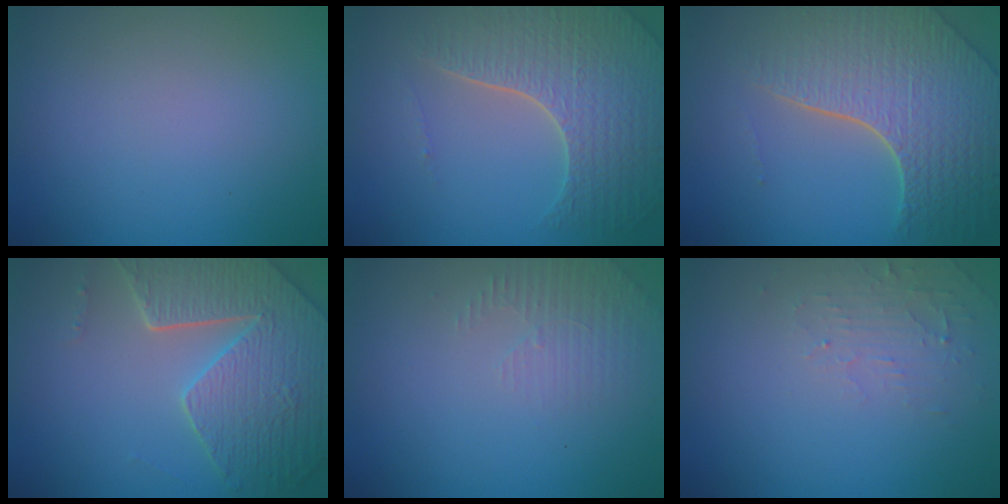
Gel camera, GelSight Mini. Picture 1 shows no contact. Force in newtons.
{"total": 6.5, "press": 5.0, "slide": 4.2}
{"total": 8.2, "press": 5.9, "slide": 5.8}
{"total": 7.6, "press": 5.7, "slide": 5.1}
{"total": 1.9, "press": 1.8, "slide": 0.6}
{"total": 2.0, "press": 1.9, "slide": 0.4}